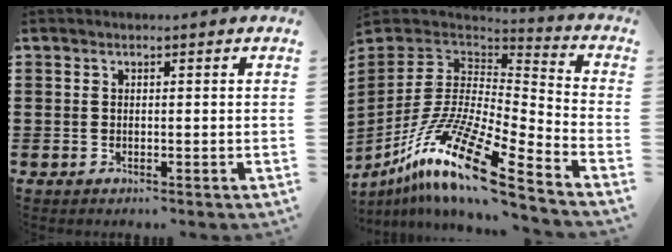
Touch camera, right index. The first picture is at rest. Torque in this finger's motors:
{"motor_torque": [1.13, -1.00, 1.00, 0.21]}